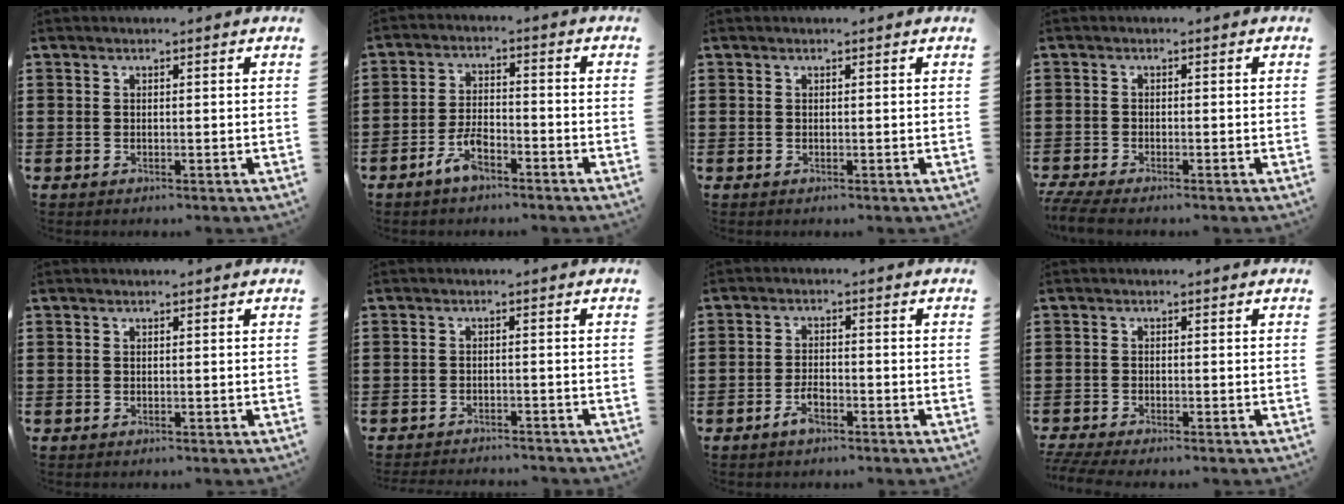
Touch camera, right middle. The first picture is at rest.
{"total": 5.1, "force": [-3.4, 1.7, 3.3], "torque": [-0.075, 0.006, -0.067]}
{"total": 0.0}
{"total": 1.8, "force": [-1.6, 0.0, 0.9], "torque": [-0.031, -0.007, -0.034]}
{"total": 0.0}
{"total": 2.0, "force": [-2.0, 0.0, 0.0], "torque": [-0.007, -0.002, -0.041]}
{"total": 3.3, "force": [-2.0, 1.1, 2.3], "torque": [-0.047, 0.003, -0.039]}
{"total": 1.7, "force": [-1.5, -0.1, 0.7], "torque": [-0.021, -0.005, -0.031]}